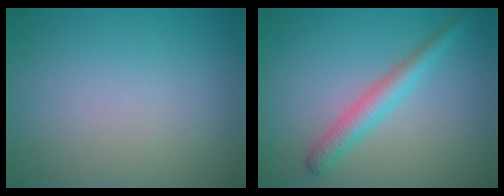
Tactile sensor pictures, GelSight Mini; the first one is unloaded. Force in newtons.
{"total": 2.7, "press": 2.7, "slide": 0.1}